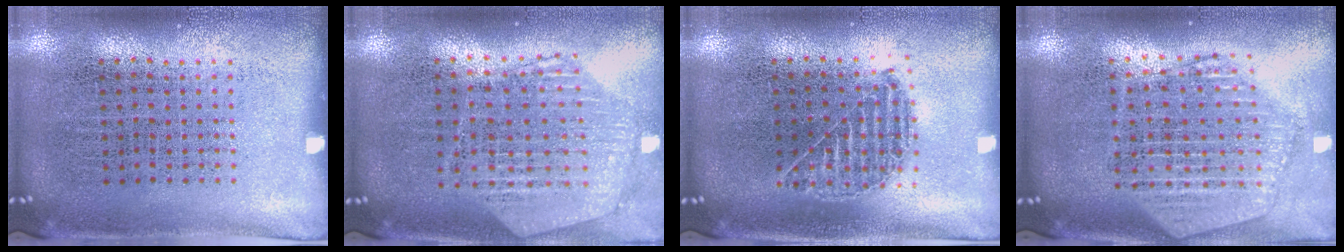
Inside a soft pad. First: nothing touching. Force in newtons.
{"total": 1.2, "press": 1.2, "slide": 0.1}
{"total": 1.0, "press": 0.9, "slide": 0.3}
{"total": 2.4, "press": 2.0, "slide": 1.2}